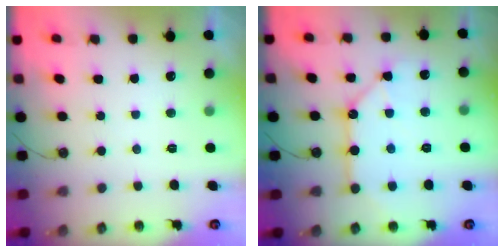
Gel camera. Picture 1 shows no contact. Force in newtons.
{"total": 12.5, "press": 12.5, "slide": 0.9}